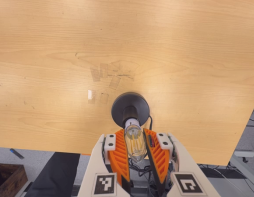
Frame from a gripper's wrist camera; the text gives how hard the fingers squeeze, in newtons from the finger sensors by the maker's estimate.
{"total": 11.0, "left": 10.8, "right": 11.2}